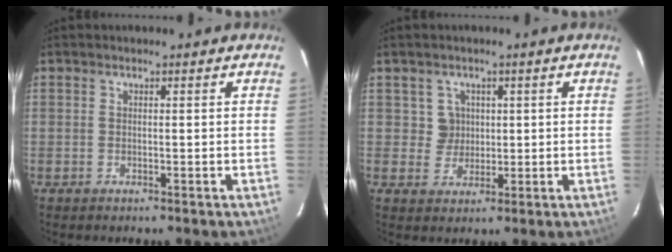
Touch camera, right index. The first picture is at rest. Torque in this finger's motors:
{"motor_torque": [0.14, 0.12, 0.07, 0.00]}